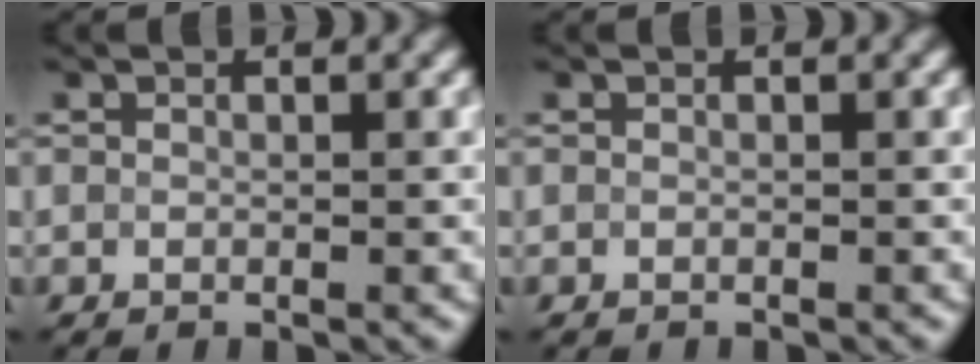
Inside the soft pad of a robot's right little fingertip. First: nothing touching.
{"total": 0.0}